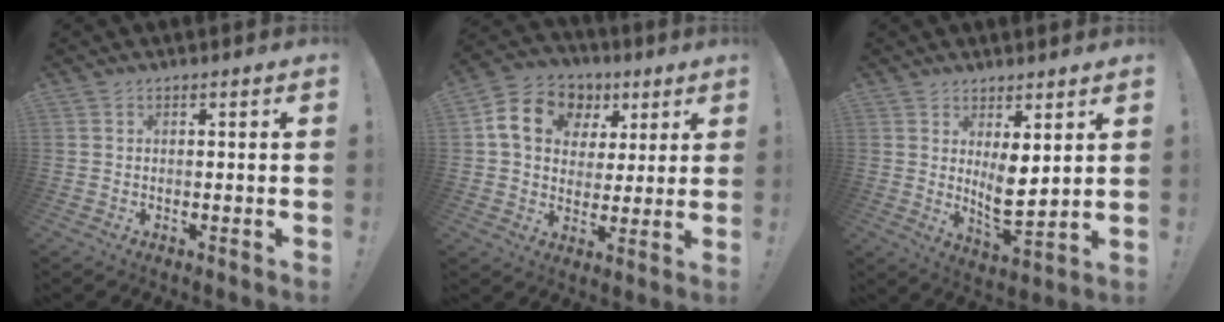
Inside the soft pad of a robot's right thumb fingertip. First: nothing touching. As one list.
[{"total": 14.7, "force": [5.5, 11.3, 7.7], "torque": [-0.120, -0.007, 0.107]}, {"total": 7.2, "force": [2.7, 3.1, 5.9], "torque": [-0.082, -0.031, 0.056]}]